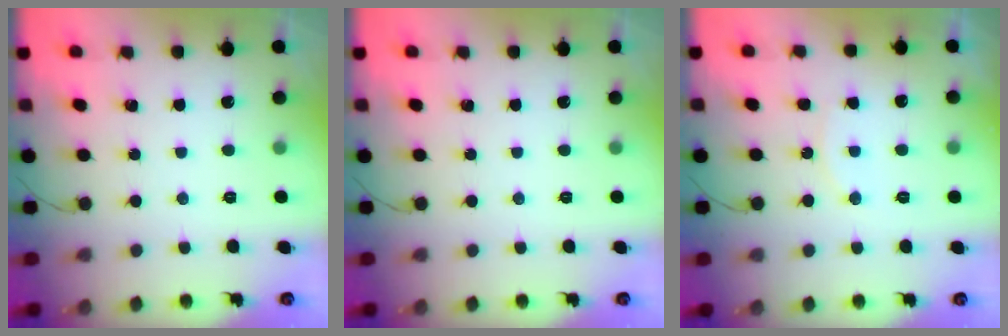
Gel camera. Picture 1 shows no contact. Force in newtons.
{"total": 0.0}
{"total": 6.8, "press": 6.8, "slide": 0.2}